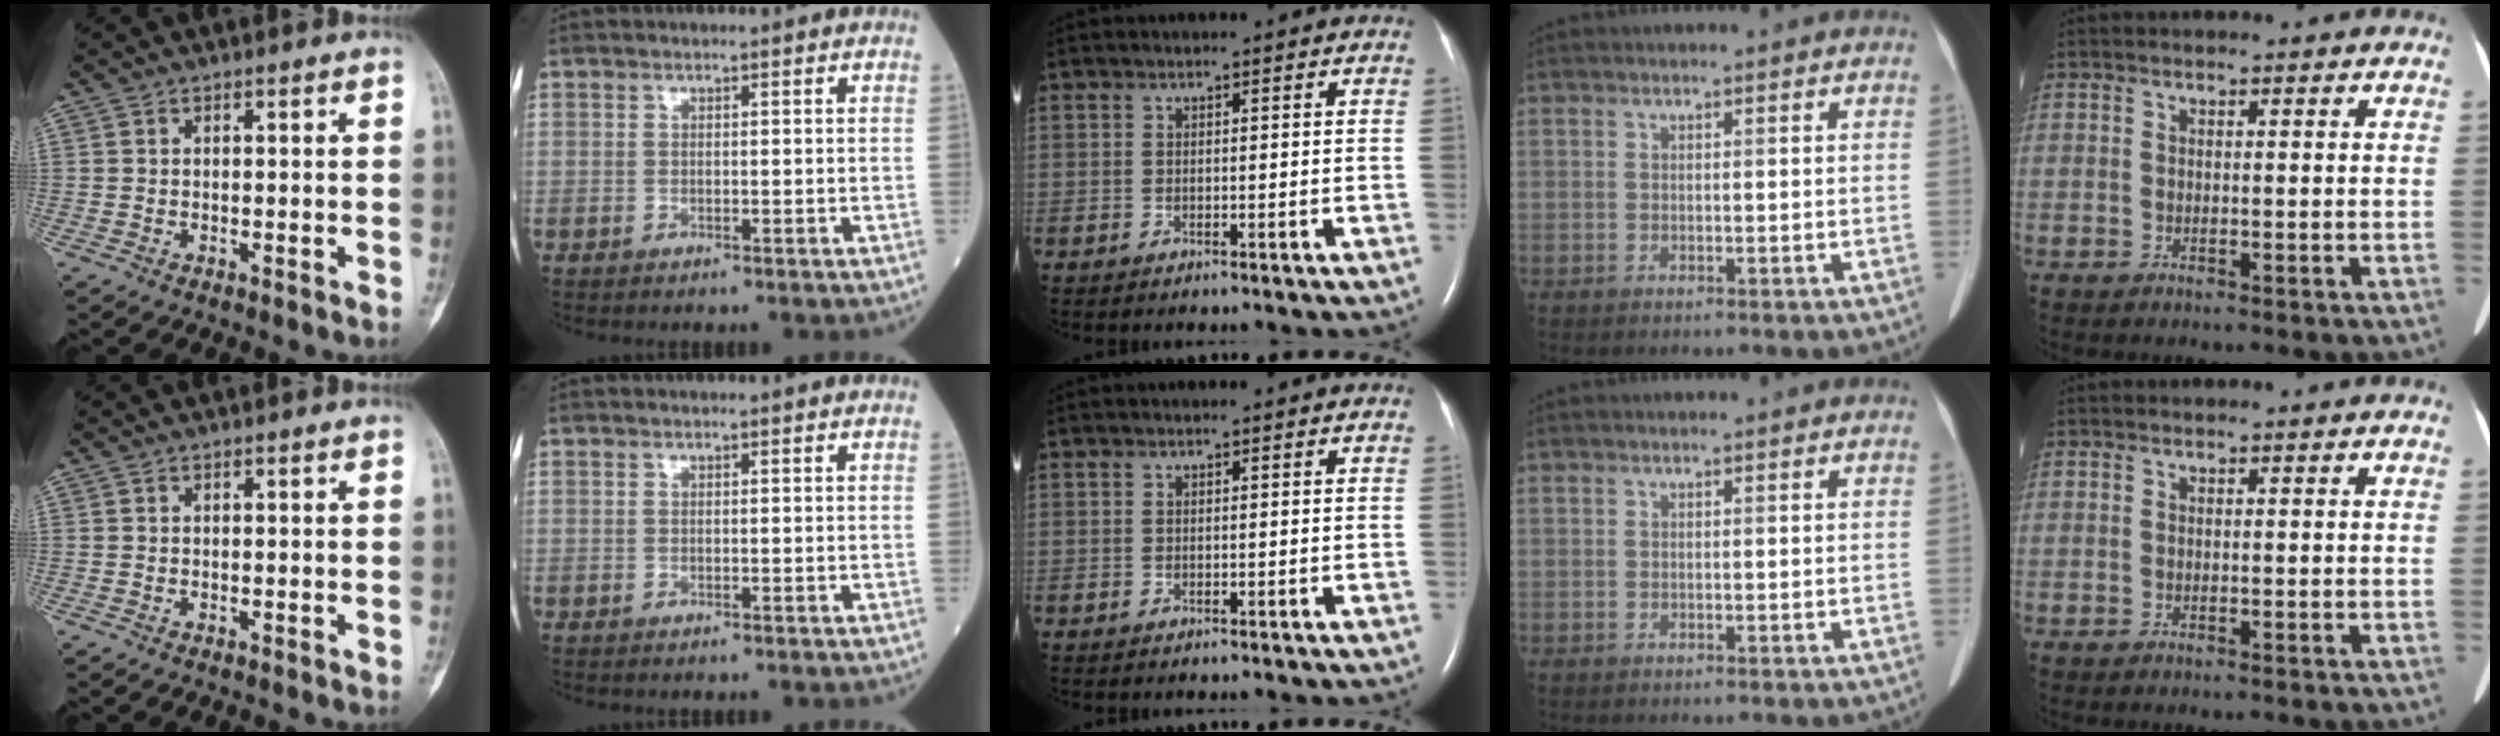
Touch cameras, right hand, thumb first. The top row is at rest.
{}